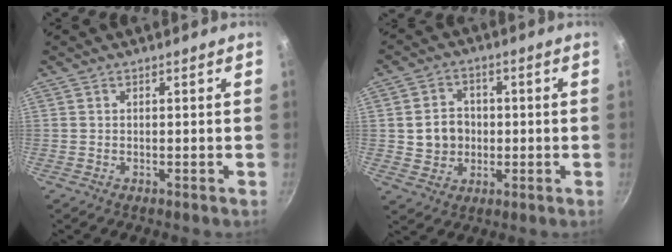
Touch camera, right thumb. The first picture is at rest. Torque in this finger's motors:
{"motor_torque": [-0.51, 0.07, -0.47, 0.15, -0.02]}